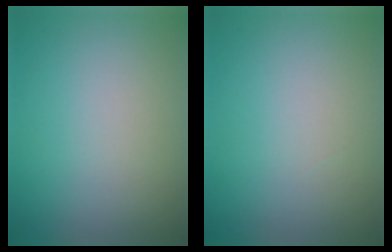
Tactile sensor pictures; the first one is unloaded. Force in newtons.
{"total": 0.0}